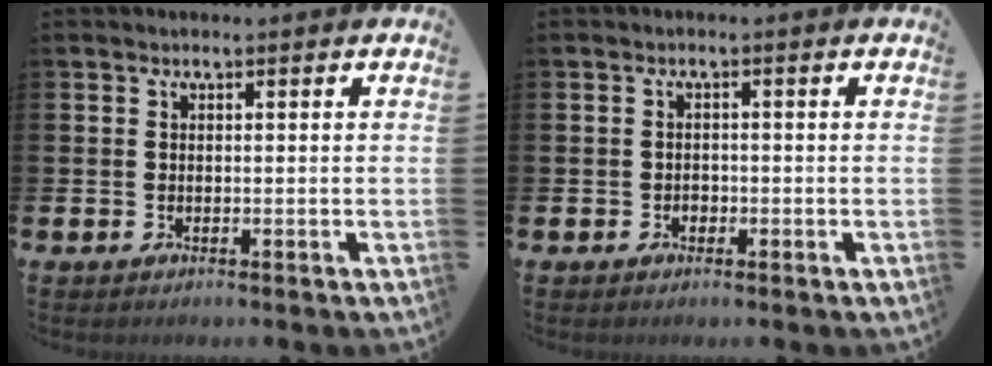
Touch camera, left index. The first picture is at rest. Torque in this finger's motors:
{"motor_torque": [0.03, 0.03, 0.00, 0.00]}